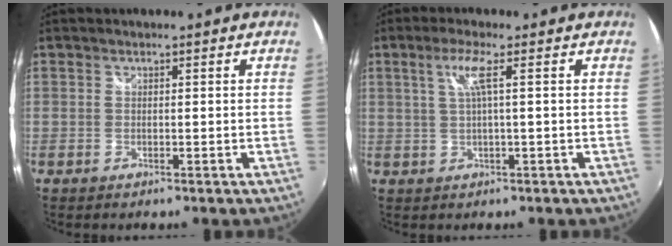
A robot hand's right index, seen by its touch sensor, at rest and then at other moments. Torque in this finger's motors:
{"motor_torque": [0.42, 0.05, 0.24, 0.09]}